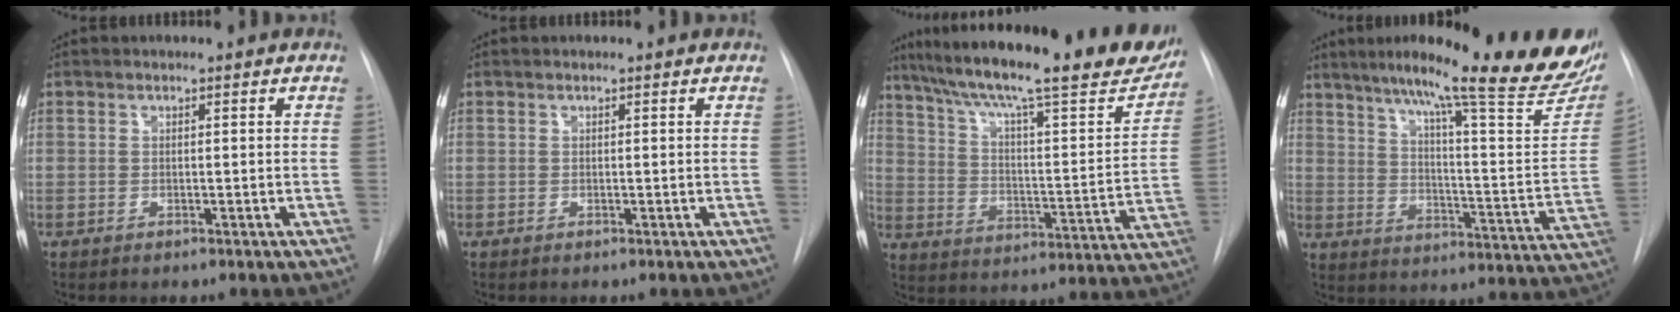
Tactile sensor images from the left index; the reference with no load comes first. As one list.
[{"total": 0.0}, {"total": 28.8, "force": [23.2, 4.9, 16.3], "torque": [-0.268, -0.025, 0.312]}, {"total": 28.2, "force": [22.0, 2.0, 17.4], "torque": [-0.222, -0.058, 0.284]}]